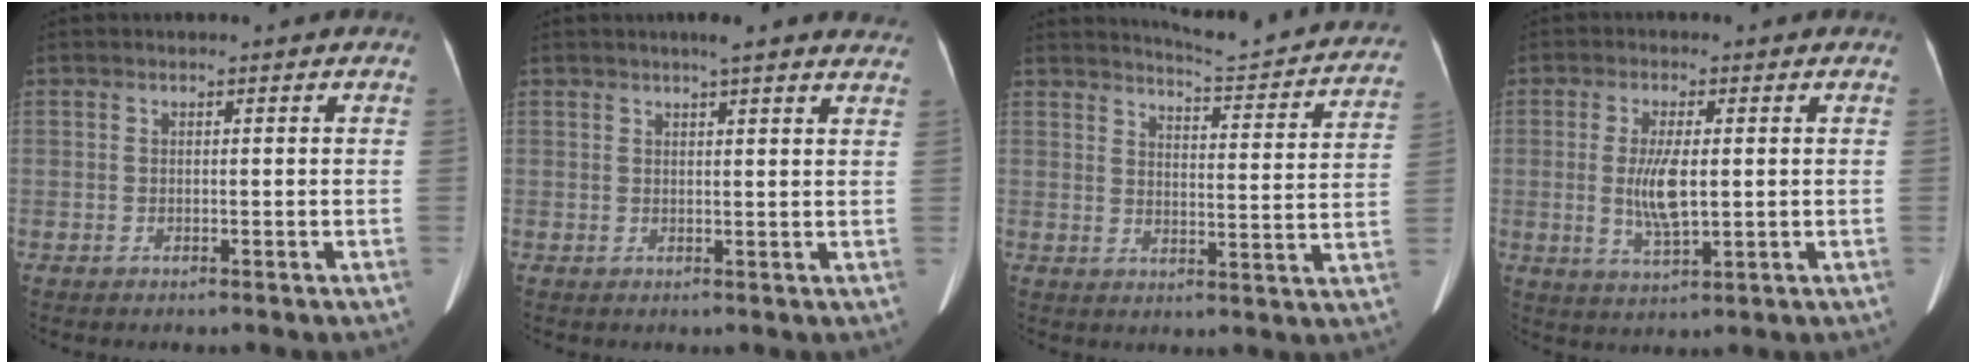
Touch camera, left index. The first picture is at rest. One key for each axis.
{"total": 9.9, "fx": 8.6, "fy": 0.9, "fz": 4.9, "tx": -0.051, "ty": 0.007, "tz": 0.084}
{"total": 16.8, "fx": 16.0, "fy": 0.9, "fz": 4.8, "tx": -0.065, "ty": -0.062, "tz": 0.183}
{"total": 6.0, "fx": 0.2, "fy": 1.5, "fz": 5.8, "tx": -0.119, "ty": -0.007, "tz": 0.007}